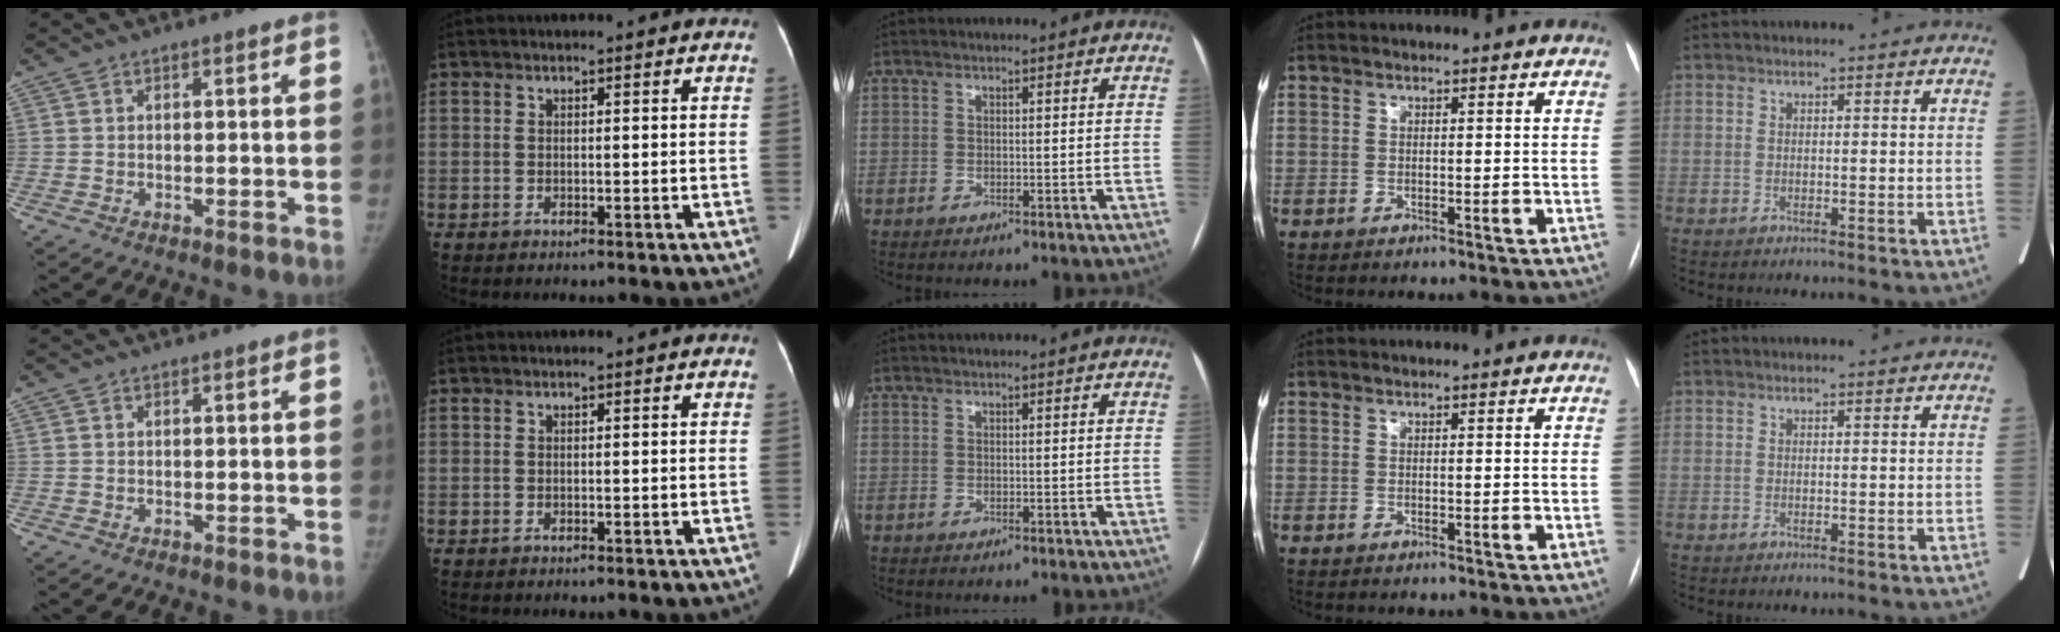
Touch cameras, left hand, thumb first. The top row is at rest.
{}